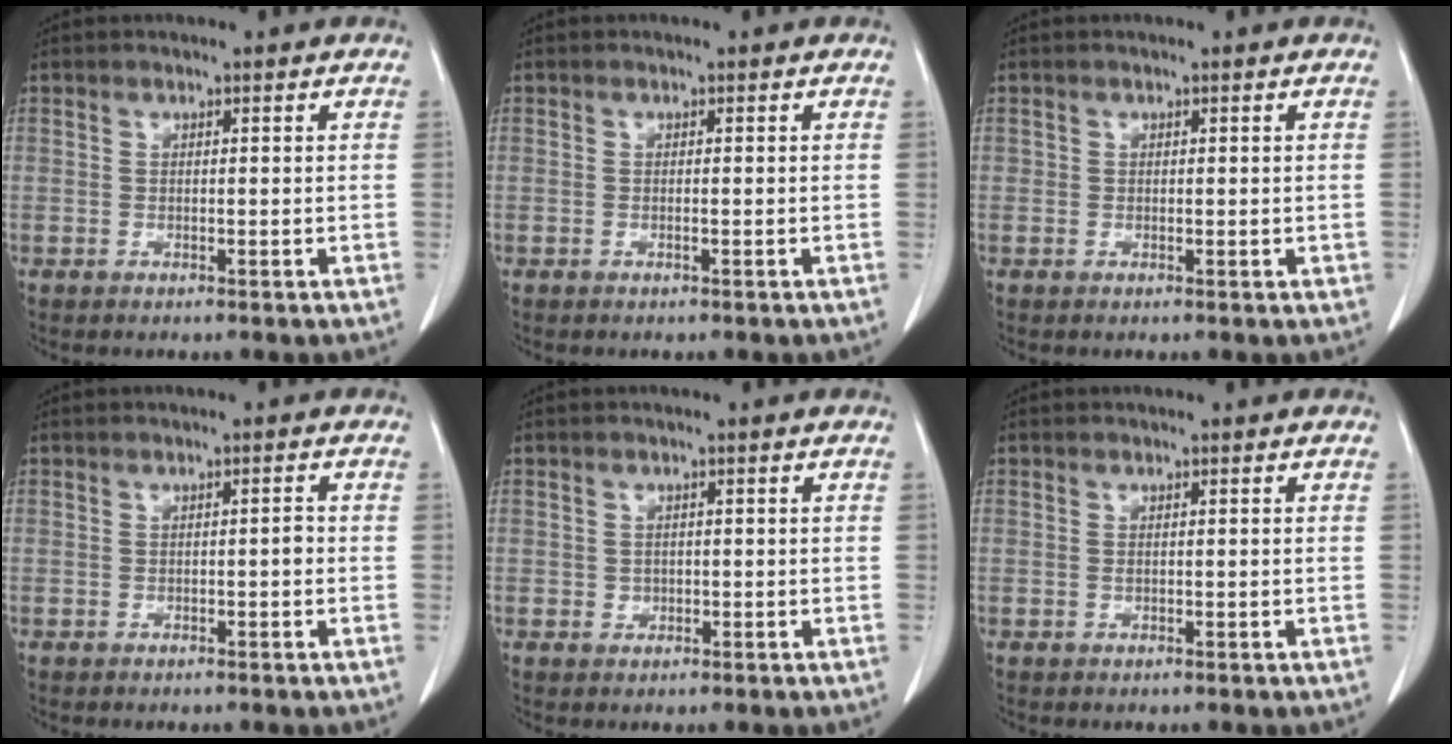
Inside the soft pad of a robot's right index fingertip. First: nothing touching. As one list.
[{"total": 0.0}, {"total": 0.6, "force": [0.1, 0.5, 0.3], "torque": [0.001, 0.002, 0.004]}, {"total": 0.9, "force": [-0.2, 0.2, 0.8], "torque": [-0.009, 0.005, -0.002]}, {"total": 1.2, "force": [-0.2, 1.2, 0.3], "torque": [-0.004, 0.003, -0.001]}, {"total": 0.0}]